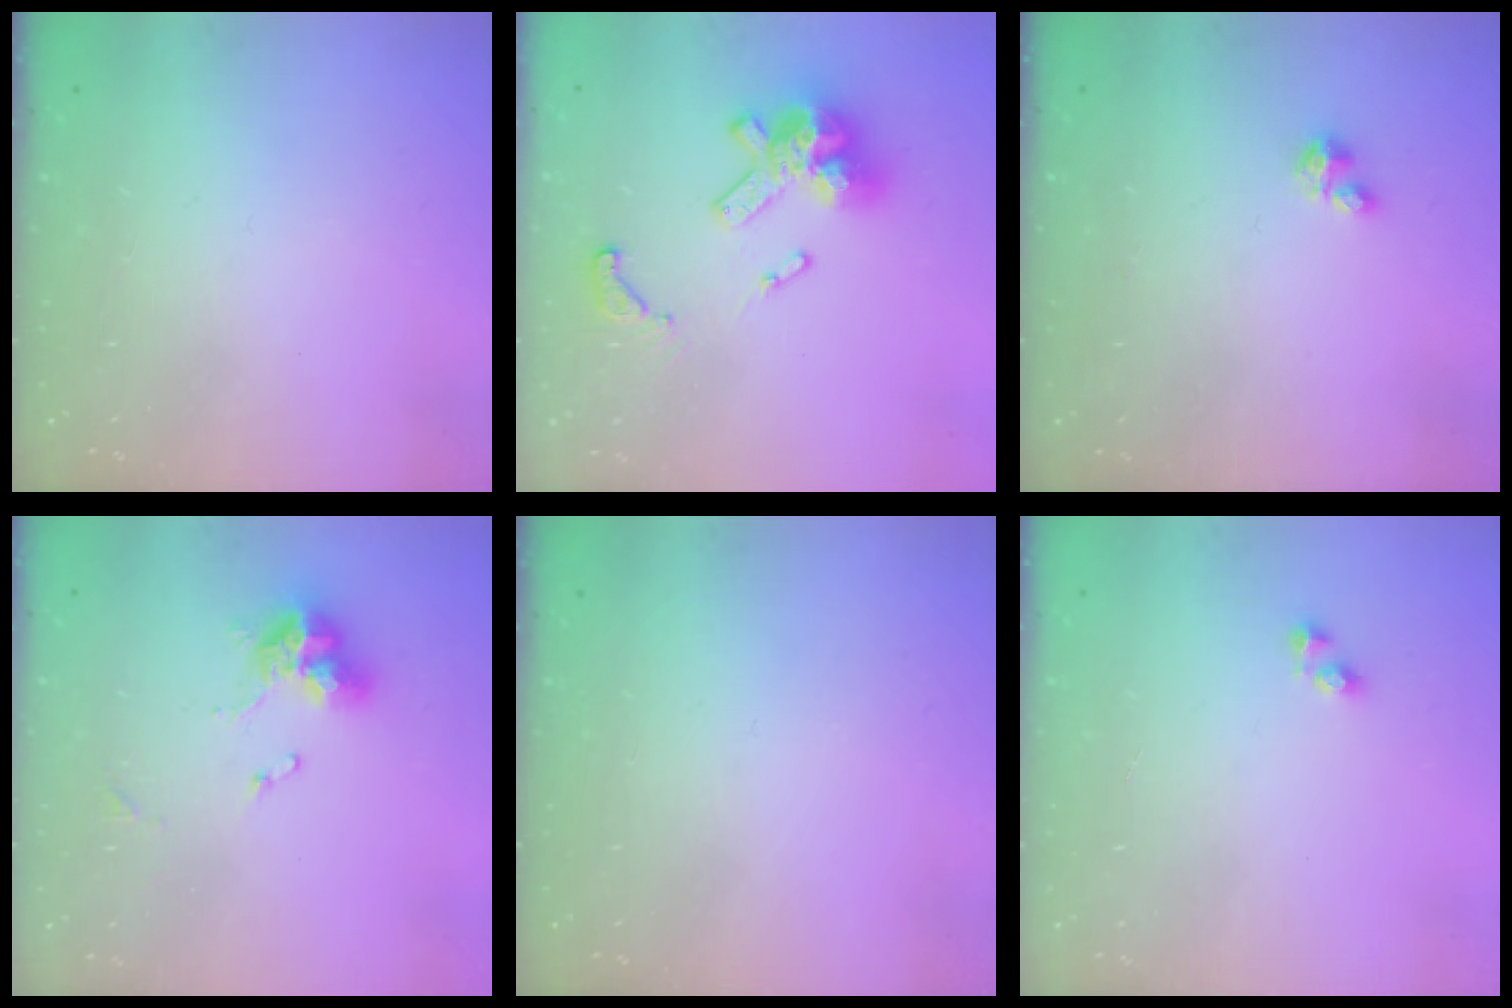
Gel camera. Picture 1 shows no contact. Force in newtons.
{"total": 16.9, "press": 16.7, "slide": 2.3}
{"total": 2.1, "press": 2.1, "slide": 0.3}
{"total": 10.0, "press": 10.0, "slide": 0.6}
{"total": 0.0}
{"total": 2.9, "press": 2.9, "slide": 0.1}